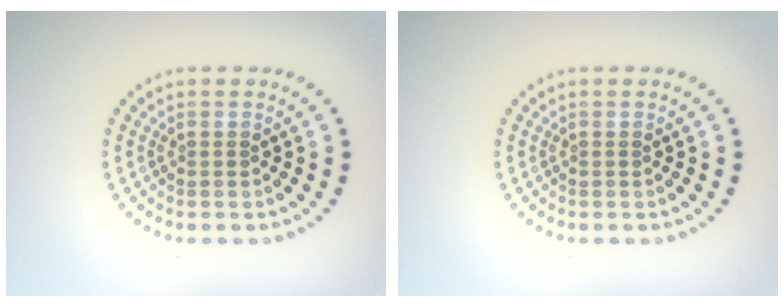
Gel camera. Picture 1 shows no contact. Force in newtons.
{"total": 0.0}